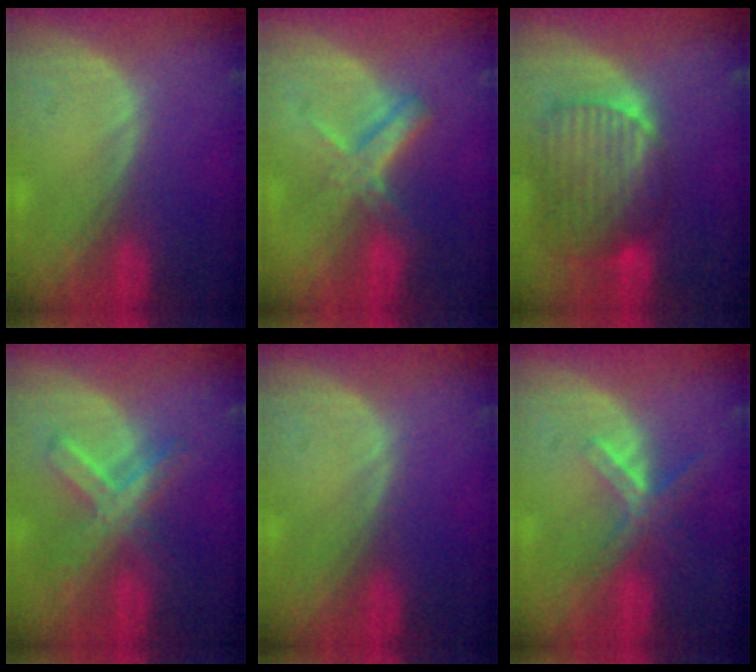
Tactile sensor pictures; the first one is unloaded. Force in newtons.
{"total": 5.8, "press": 5.3, "slide": 2.4}
{"total": 10.6, "press": 9.1, "slide": 5.6}
{"total": 7.2, "press": 6.3, "slide": 3.5}
{"total": 0.0}
{"total": 5.5, "press": 4.9, "slide": 2.6}